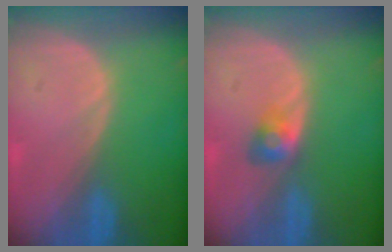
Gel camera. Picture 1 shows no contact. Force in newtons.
{"total": 2.7, "press": 2.5, "slide": 1.1}